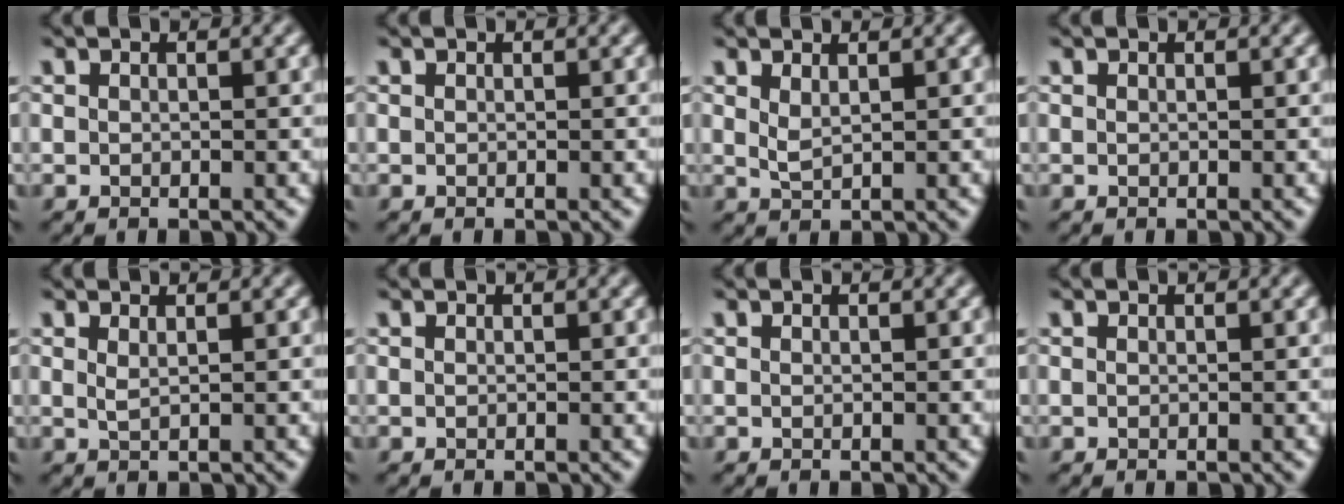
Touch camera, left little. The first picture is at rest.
{"total": 0.0}
{"total": 0.9, "force": [0.6, -0.1, 0.6], "torque": [-0.020, 0.001, 0.015]}
{"total": 0.0}
{"total": 0.7, "force": [0.5, -0.4, 0.3], "torque": [-0.014, 0.001, 0.013]}
{"total": 0.0}
{"total": 0.0}
{"total": 0.0}